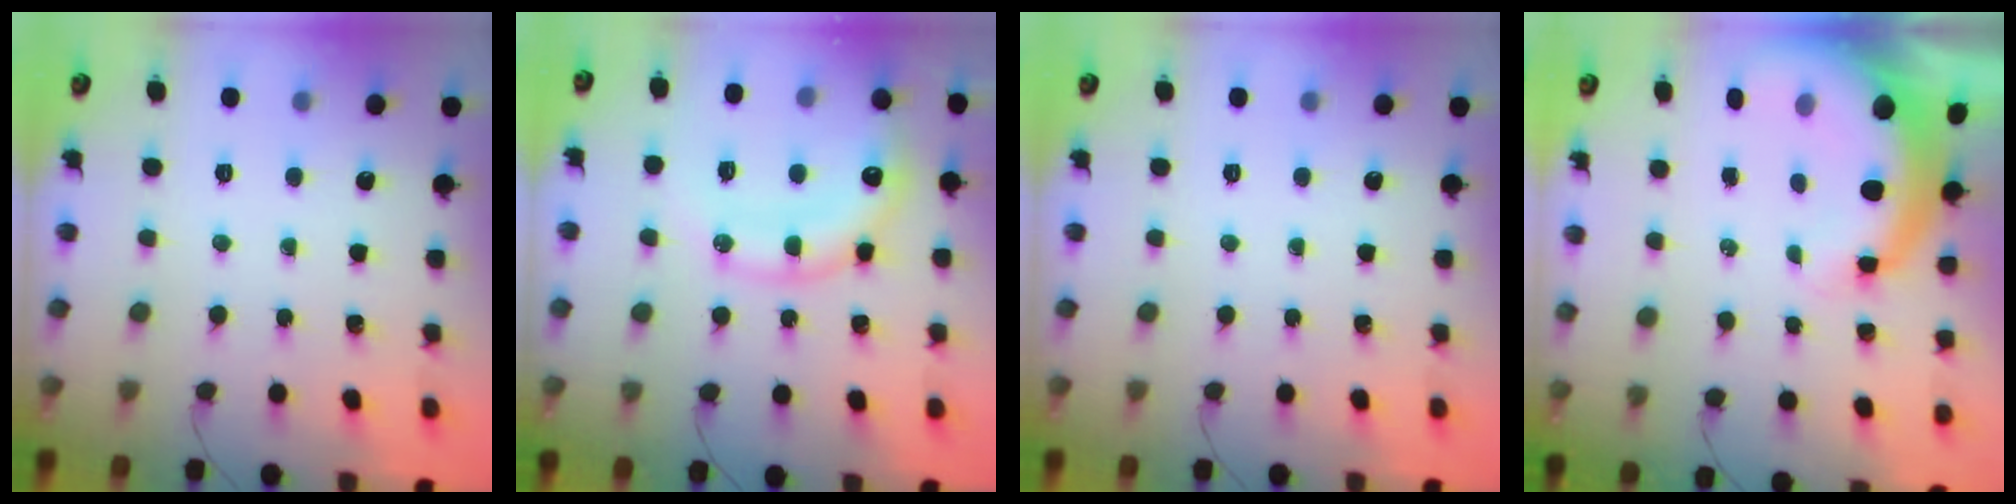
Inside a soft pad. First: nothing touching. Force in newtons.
{"total": 17.1, "press": 16.8, "slide": 2.9}
{"total": 0.0}
{"total": 9.6, "press": 9.4, "slide": 1.8}